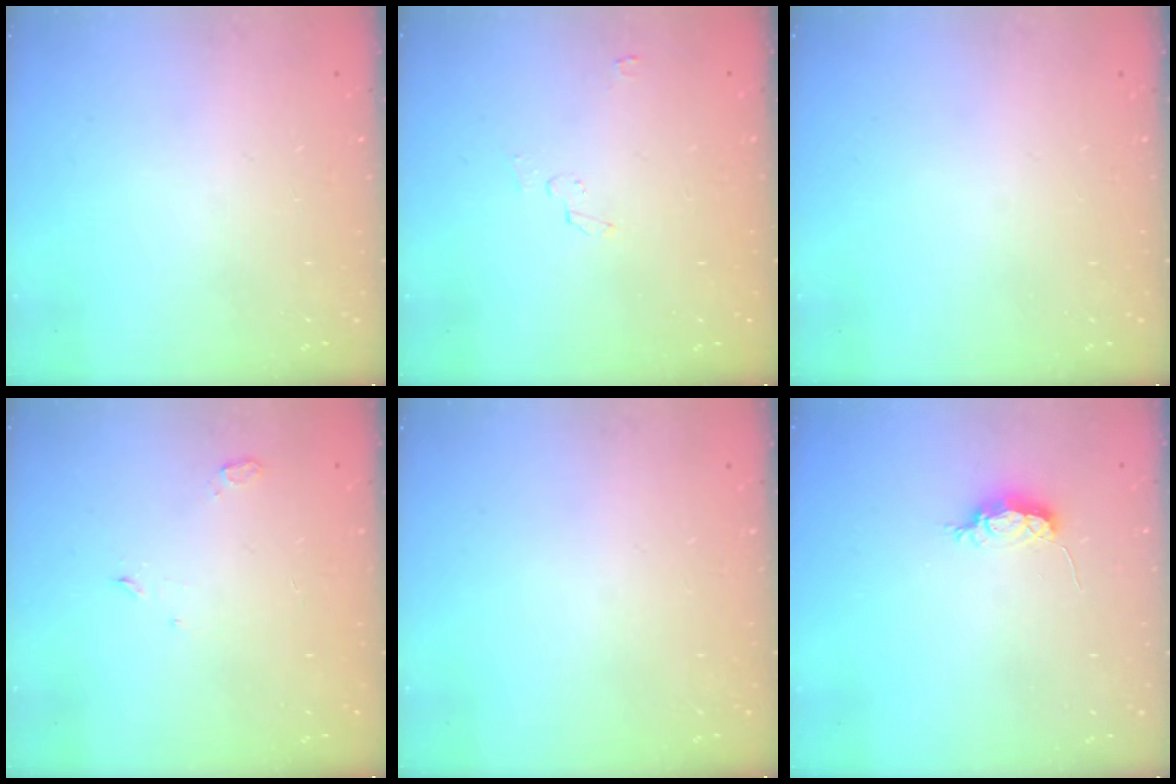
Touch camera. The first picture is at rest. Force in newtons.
{"total": 2.5, "press": 2.5, "slide": 0.3}
{"total": 0.0}
{"total": 2.7, "press": 2.6, "slide": 0.8}
{"total": 0.0}
{"total": 4.3, "press": 4.2, "slide": 0.5}